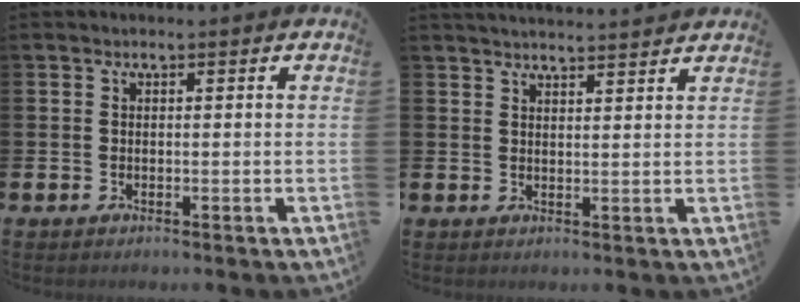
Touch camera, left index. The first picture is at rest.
{"total": 1.3, "force": [1.3, 0.0, 0.2], "torque": [-0.002, -0.004, 0.024]}